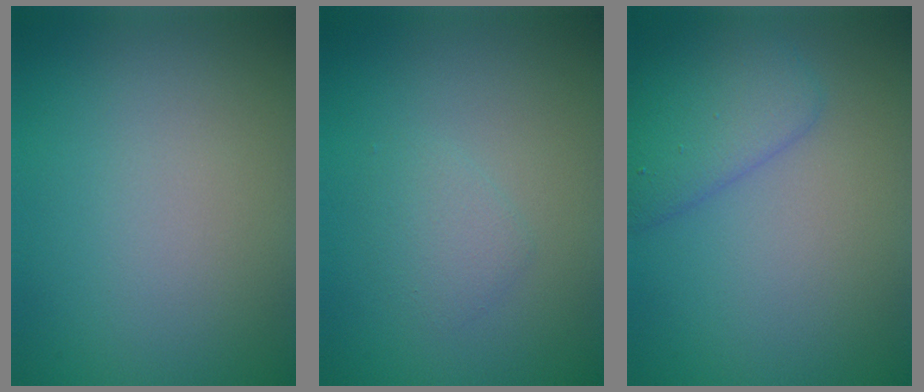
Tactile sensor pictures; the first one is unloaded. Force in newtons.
{"total": 1.4, "press": 1.4, "slide": 0.1}
{"total": 3.6, "press": 3.6, "slide": 0.2}